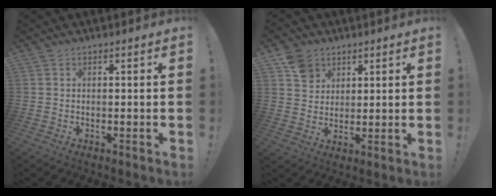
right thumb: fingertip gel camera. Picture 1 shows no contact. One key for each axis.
{"total": 7.2, "fx": 4.0, "fy": 5.8, "fz": 1.8, "tx": -0.022, "ty": -0.020, "tz": 0.079}